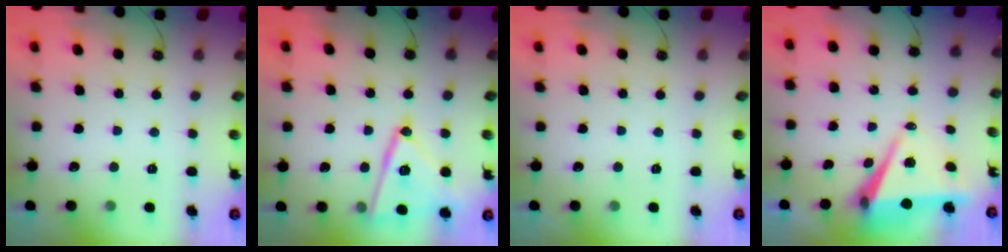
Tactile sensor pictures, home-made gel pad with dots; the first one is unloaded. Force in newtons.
{"total": 16.5, "press": 16.2, "slide": 3.4}
{"total": 0.0}
{"total": 7.2, "press": 5.7, "slide": 4.3}